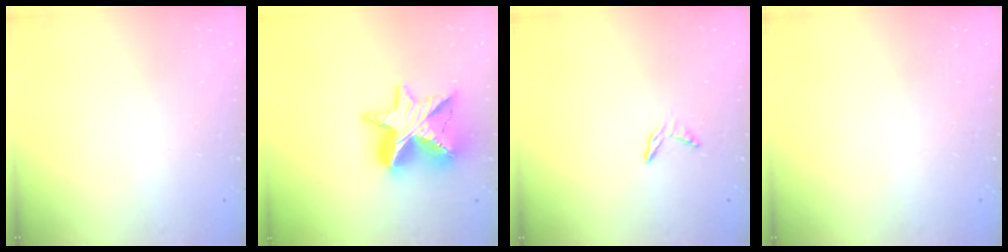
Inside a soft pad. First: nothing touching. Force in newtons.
{"total": 17.1, "press": 17.0, "slide": 1.4}
{"total": 4.6, "press": 4.6, "slide": 0.3}
{"total": 0.0}